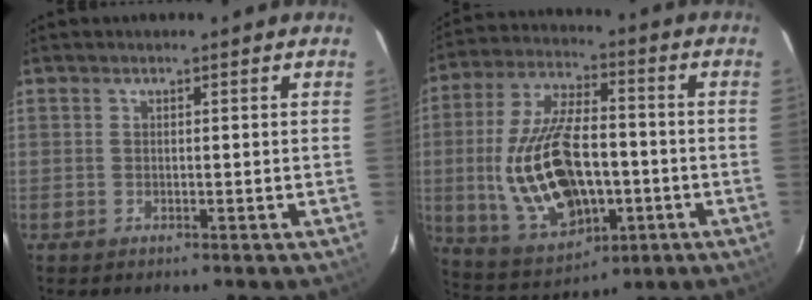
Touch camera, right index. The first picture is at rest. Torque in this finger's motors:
{"motor_torque": [2.14, 0.00, 1.05, 0.21]}